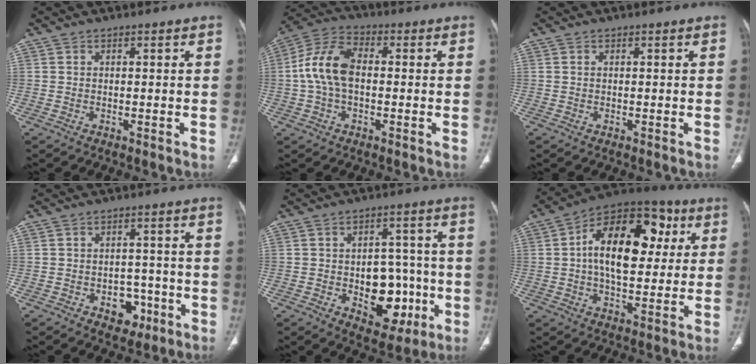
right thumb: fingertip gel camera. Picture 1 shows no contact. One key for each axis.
{"total": 10.8, "fx": -0.1, "fy": 6.3, "fz": 8.8, "tx": -0.185, "ty": 0.029, "tz": -0.010}
{"total": 0.0}
{"total": 5.8, "fx": -2.5, "fy": 4.3, "fz": 3.0, "tx": -0.010, "ty": 0.024, "tz": -0.027}
{"total": 13.0, "fx": -3.1, "fy": 8.6, "fz": 9.3, "tx": -0.079, "ty": 0.026, "tz": -0.031}
{"total": 20.0, "fx": 3.8, "fy": 11.3, "fz": 16.1, "tx": -0.220, "ty": 0.016, "tz": 0.045}